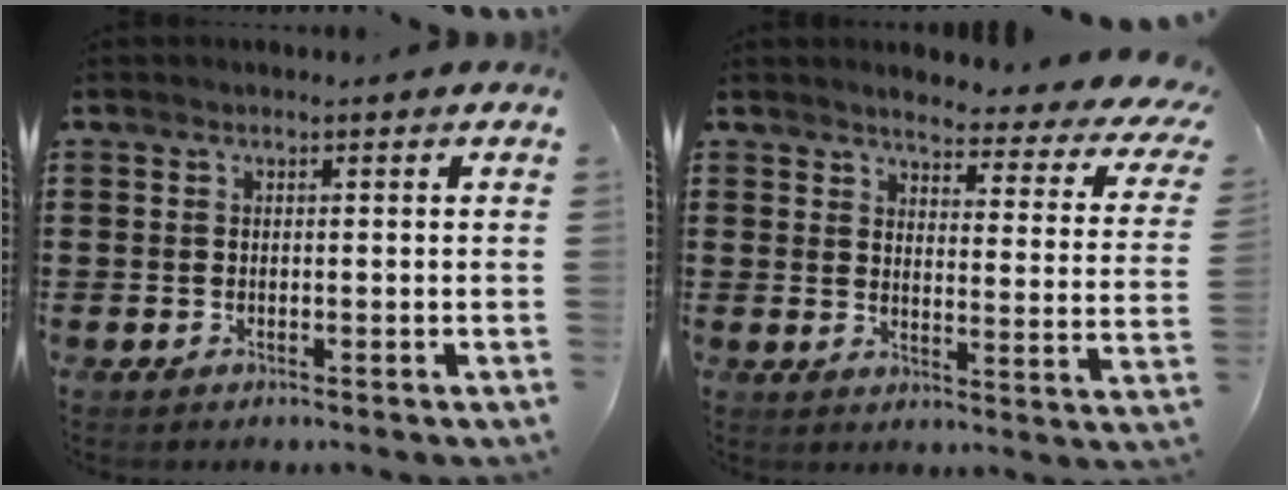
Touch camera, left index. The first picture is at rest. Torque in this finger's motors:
{"motor_torque": [2.14, 0.00, 0.20, -0.02]}